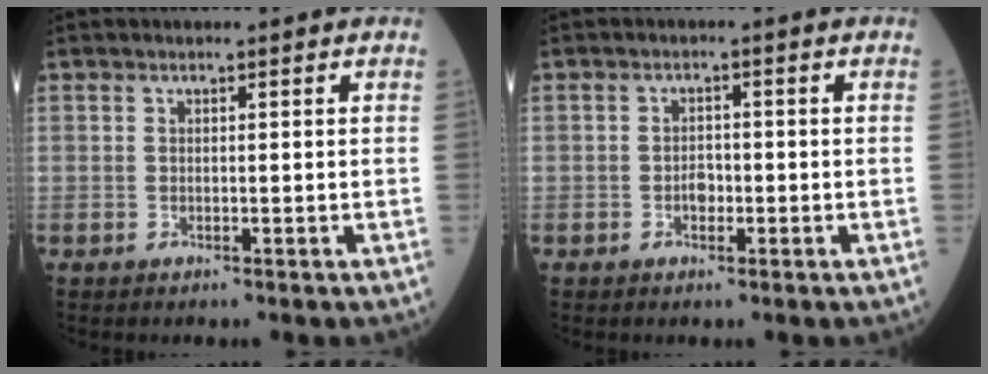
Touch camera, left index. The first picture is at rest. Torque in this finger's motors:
{"motor_torque": [0.28, 0.11, -0.05, -0.01]}